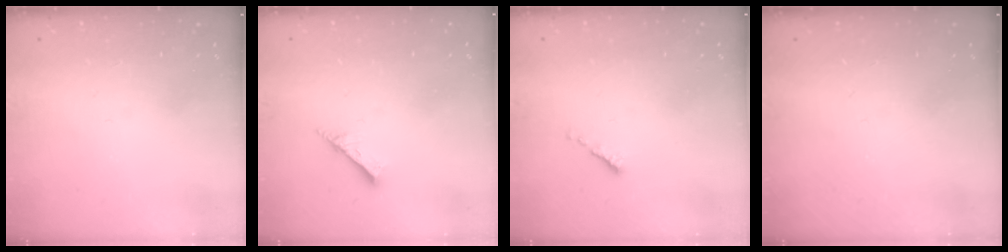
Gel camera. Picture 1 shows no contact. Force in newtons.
{"total": 2.0, "press": 2.0, "slide": 0.1}
{"total": 0.6, "press": 0.5, "slide": 0.3}
{"total": 0.0}